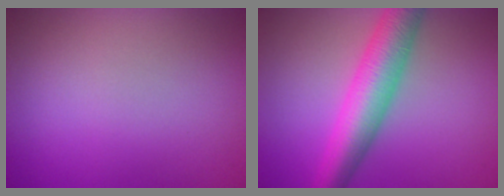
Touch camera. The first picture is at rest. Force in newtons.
{"total": 7.0, "press": 7.0, "slide": 0.2}